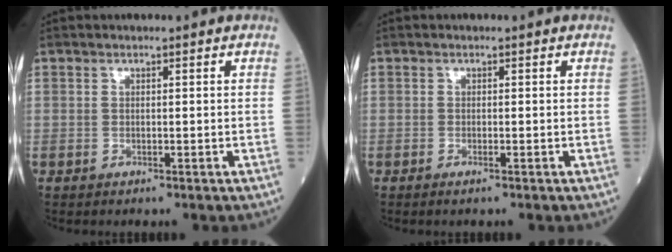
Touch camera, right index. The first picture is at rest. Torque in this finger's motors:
{"motor_torque": [-0.02, -0.03, -0.03, -0.01]}